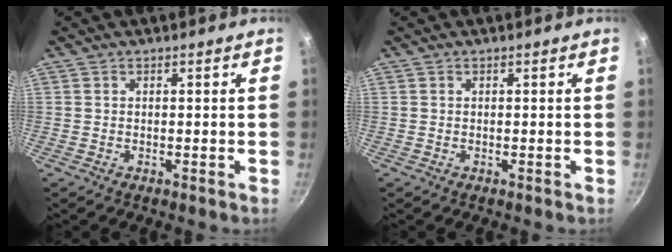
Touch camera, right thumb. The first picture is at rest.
{"total": 0.0}